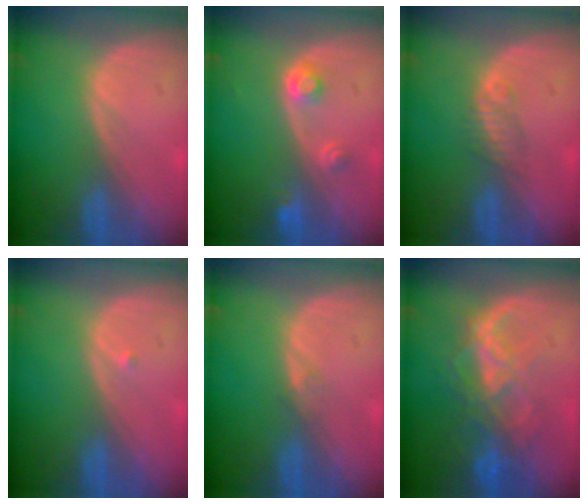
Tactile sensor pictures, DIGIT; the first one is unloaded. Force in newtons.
{"total": 3.0, "press": 2.8, "slide": 1.0}
{"total": 2.2, "press": 1.9, "slide": 1.0}
{"total": 0.5, "press": 0.4, "slide": 0.3}
{"total": 0.8, "press": 0.8, "slide": 0.0}
{"total": 8.9, "press": 7.5, "slide": 4.7}